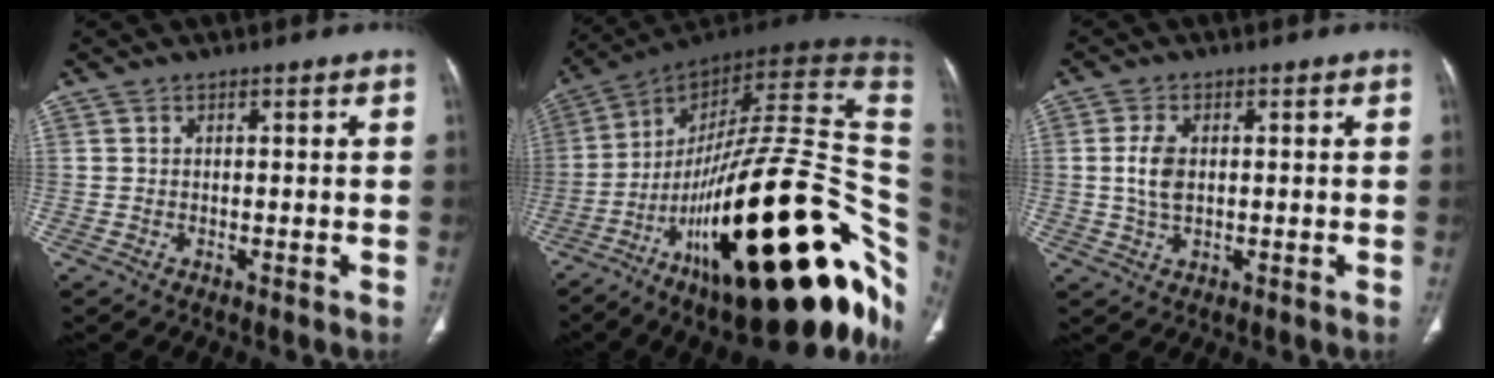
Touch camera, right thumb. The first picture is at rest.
{"total": 41.8, "force": [-11.7, 13.4, 37.9], "torque": [-0.461, 0.085, -0.179]}
{"total": 5.0, "force": [0.2, 2.9, 4.0], "torque": [-0.081, 0.003, 0.002]}